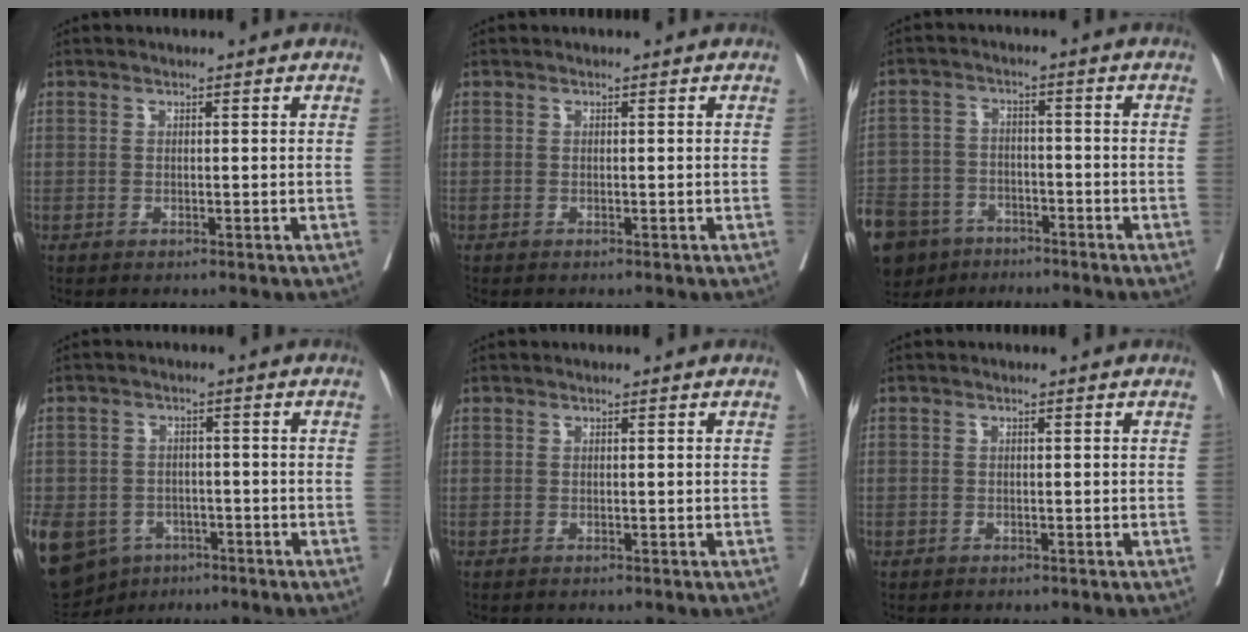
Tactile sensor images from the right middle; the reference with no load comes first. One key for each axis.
{"total": 0.0}
{"total": 19.5, "fx": -12.8, "fy": 12.4, "fz": 7.9, "tx": -0.256, "ty": -0.021, "tz": -0.204}
{"total": 21.1, "fx": -10.1, "fy": 16.1, "fz": 9.2, "tx": -0.296, "ty": -0.016, "tz": -0.147}
{"total": 0.0}
{"total": 1.3, "fx": -0.5, "fy": 1.2, "fz": -0.1, "tx": 0.001, "ty": 0.008, "tz": -0.011}